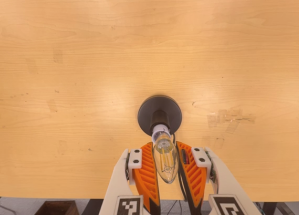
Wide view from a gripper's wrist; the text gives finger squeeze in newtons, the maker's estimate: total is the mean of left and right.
{"total": 10.3, "left": 10.0, "right": 10.7}